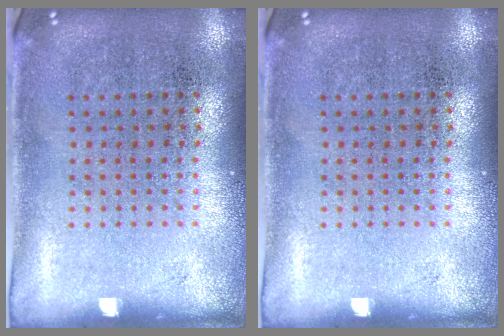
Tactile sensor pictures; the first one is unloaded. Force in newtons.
{"total": 0.0}